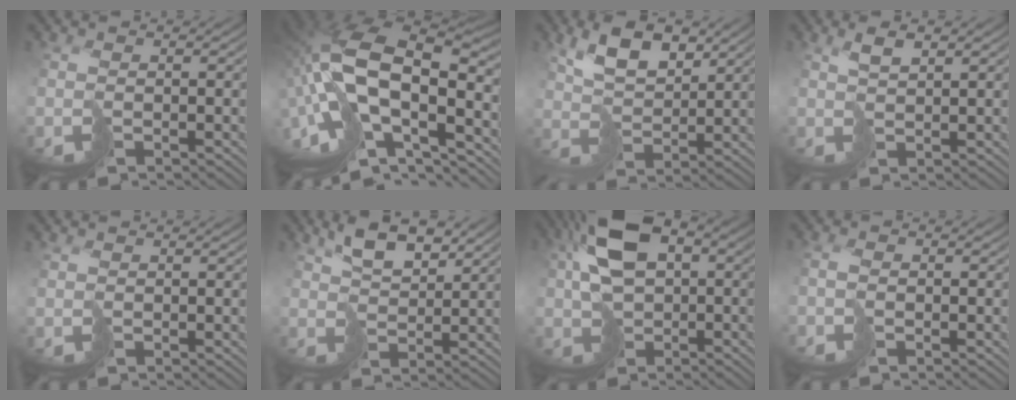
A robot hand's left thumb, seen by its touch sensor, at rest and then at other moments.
{"total": 18.6, "force": [-4.2, 10.1, 15.1], "torque": [-0.328, -0.009, -0.075]}
{"total": 7.5, "force": [4.1, 3.8, 5.0], "torque": [-0.105, 0.004, 0.077]}
{"total": 2.8, "force": [1.6, 0.8, 2.1], "torque": [-0.048, 0.003, 0.033]}
{"total": 0.5, "force": [0.5, 0.2, 0.1], "torque": [-0.006, 0.001, 0.012]}
{"total": 6.1, "force": [3.7, 2.6, 4.0], "torque": [-0.085, 0.005, 0.070]}
{"total": 11.1, "force": [1.5, 7.4, 8.1], "torque": [-0.176, -0.001, 0.026]}
{"total": 1.8, "force": [-0.9, 0.8, 1.3], "torque": [-0.032, 0.002, -0.022]}